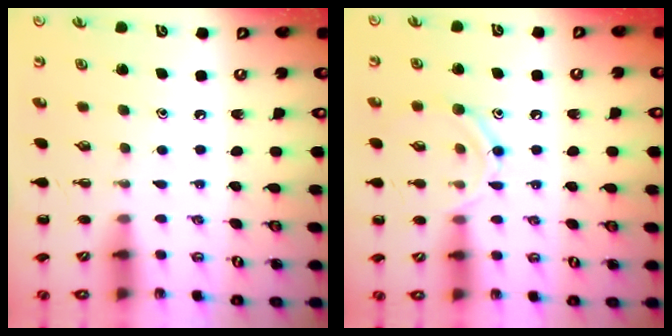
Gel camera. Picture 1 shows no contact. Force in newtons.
{"total": 9.6, "press": 9.6, "slide": 1.0}